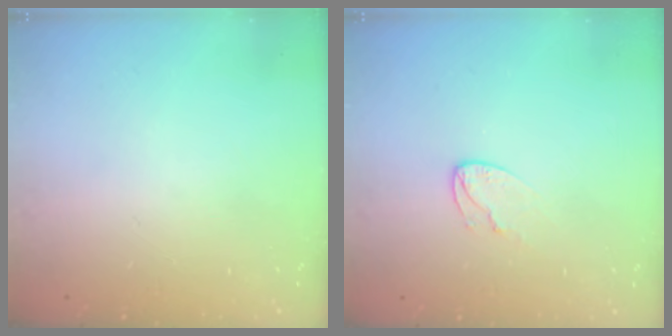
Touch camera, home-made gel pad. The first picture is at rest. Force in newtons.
{"total": 6.7, "press": 6.7, "slide": 0.6}